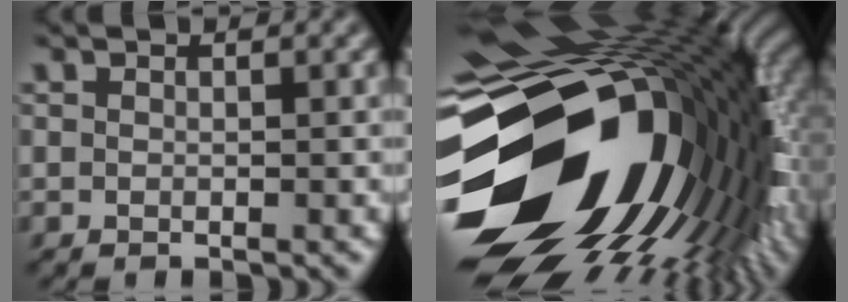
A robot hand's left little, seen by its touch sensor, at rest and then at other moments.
{"total": 19.9, "force": [-3.1, 12.6, 15.1], "torque": [-0.296, -0.056, -0.037]}